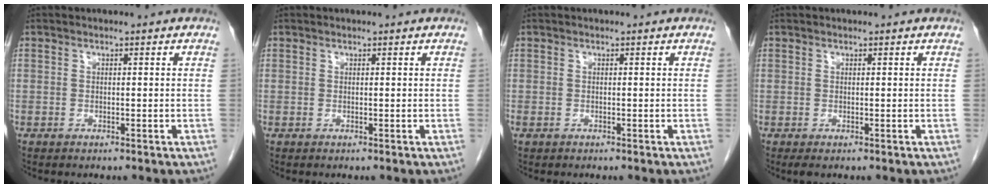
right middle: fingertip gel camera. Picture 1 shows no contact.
{"total": 0.0}
{"total": 0.0}
{"total": 0.9, "force": [-0.5, 0.5, 0.7], "torque": [-0.013, -0.002, -0.003]}